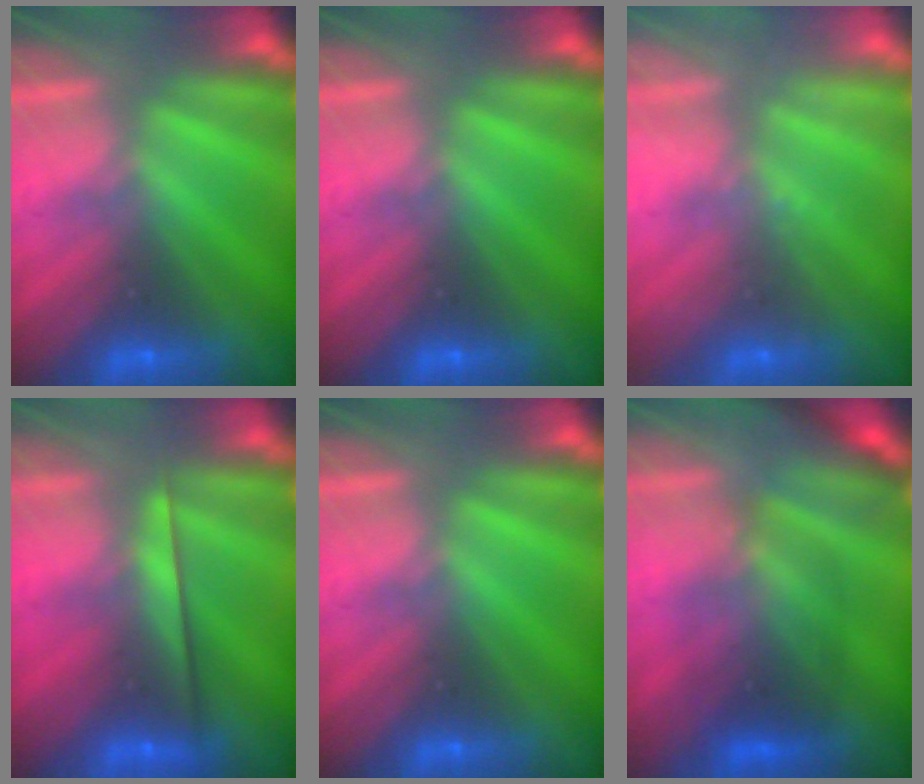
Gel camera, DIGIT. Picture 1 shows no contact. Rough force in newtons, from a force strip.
{"total": 0.0}
{"total": 2.3}
{"total": 2.2}
{"total": 0.0}
{"total": 2.6}